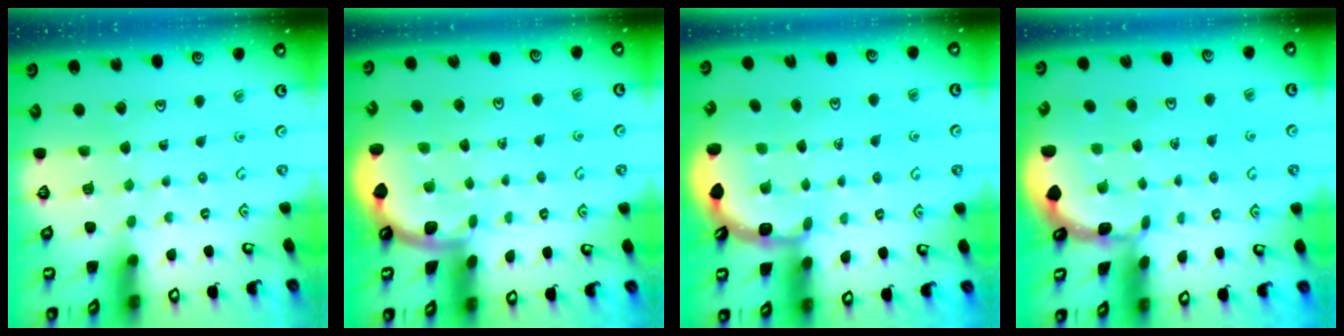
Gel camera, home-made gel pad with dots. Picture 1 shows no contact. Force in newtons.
{"total": 1.7, "press": 1.7, "slide": 0.1}
{"total": 3.2, "press": 2.5, "slide": 2.0}
{"total": 1.4, "press": 1.4, "slide": 0.1}